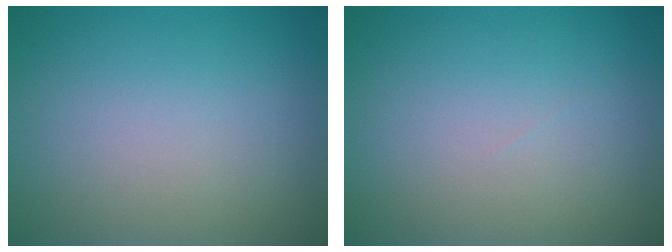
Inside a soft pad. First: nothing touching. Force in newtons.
{"total": 0.0}